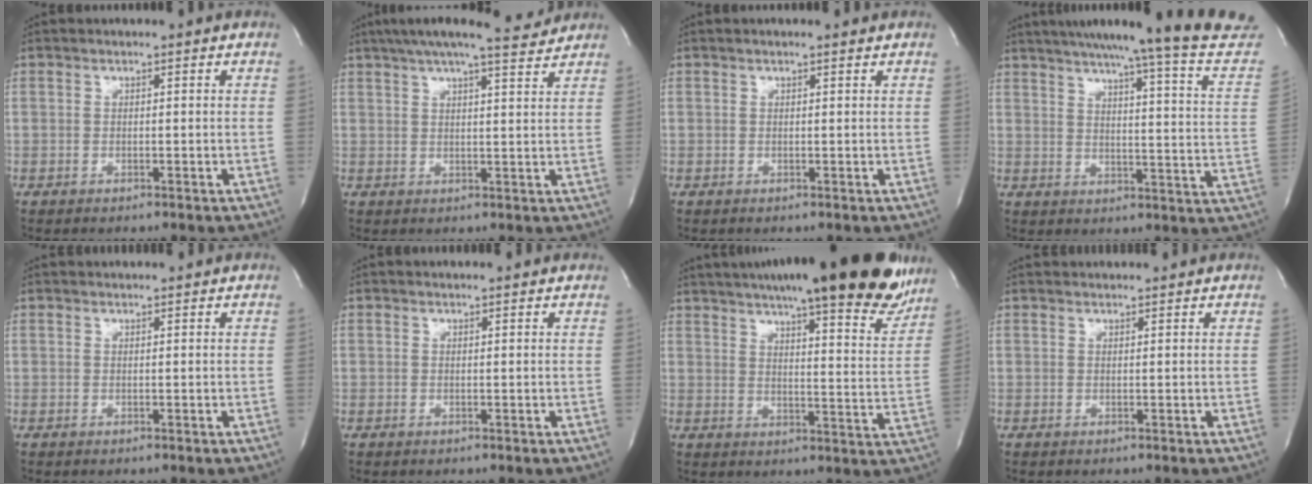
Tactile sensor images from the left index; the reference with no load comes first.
{"total": 12.4, "force": [11.0, 0.7, 5.5], "torque": [-0.094, 0.014, 0.151]}
{"total": 1.0, "force": [0.9, 0.1, 0.5], "torque": [-0.012, 0.006, 0.013]}
{"total": 25.1, "force": [23.0, -1.1, 9.9], "torque": [-0.149, -0.091, 0.274]}
{"total": 3.0, "force": [3.0, 0.3, 0.5], "torque": [-0.010, 0.025, 0.039]}
{"total": 3.0, "force": [2.9, 0.4, 0.6], "torque": [-0.015, 0.012, 0.029]}
{"total": 26.4, "force": [21.3, 4.2, 15.0], "torque": [-0.220, -0.016, 0.268]}
{"total": 4.6, "force": [4.5, 0.6, 0.8], "torque": [-0.014, 0.032, 0.055]}